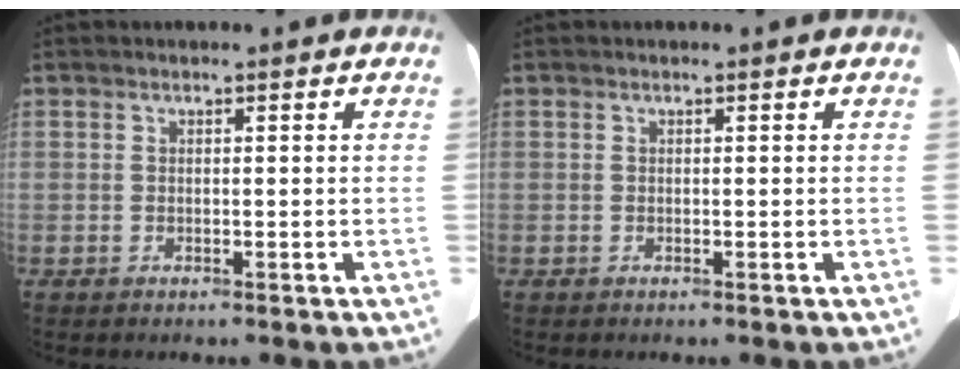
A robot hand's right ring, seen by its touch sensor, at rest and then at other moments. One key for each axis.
{"total": 0.0}